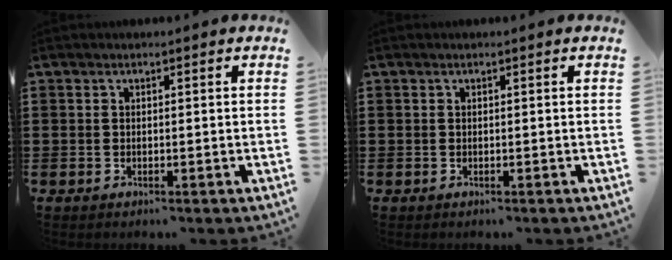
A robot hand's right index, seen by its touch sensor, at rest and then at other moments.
{"total": 0.0}